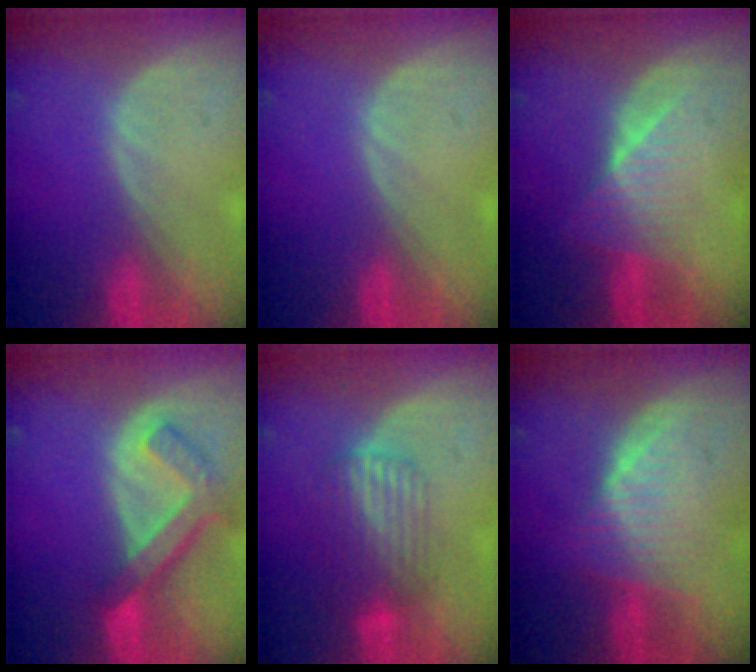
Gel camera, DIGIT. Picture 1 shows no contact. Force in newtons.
{"total": 0.0}
{"total": 6.3, "press": 5.5, "slide": 3.0}
{"total": 7.6, "press": 6.6, "slide": 3.7}
{"total": 7.1, "press": 6.0, "slide": 3.9}
{"total": 6.6, "press": 6.2, "slide": 2.3}